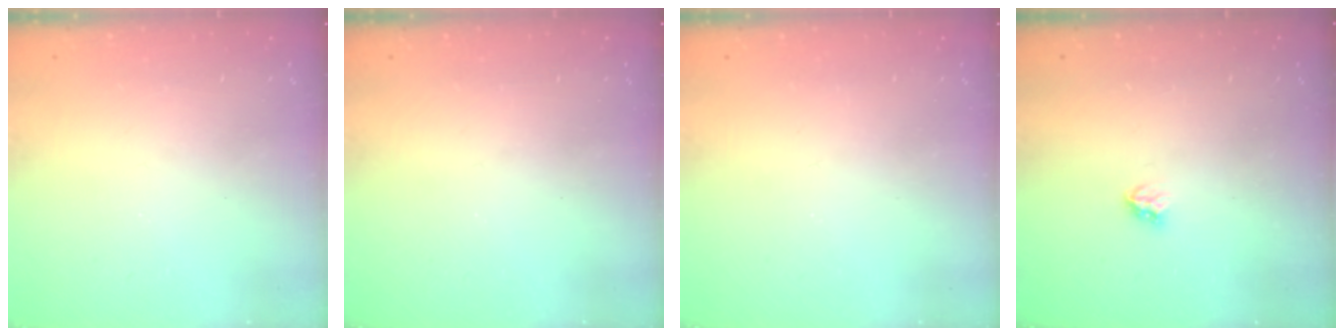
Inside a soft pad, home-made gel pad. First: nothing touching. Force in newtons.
{"total": 0.0}
{"total": 0.0}
{"total": 2.8, "press": 2.8, "slide": 0.5}